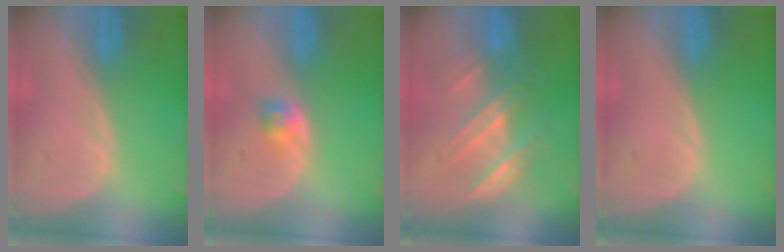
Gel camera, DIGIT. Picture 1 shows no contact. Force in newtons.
{"total": 2.7, "press": 2.4, "slide": 1.2}
{"total": 7.1, "press": 6.5, "slide": 3.0}
{"total": 0.0}